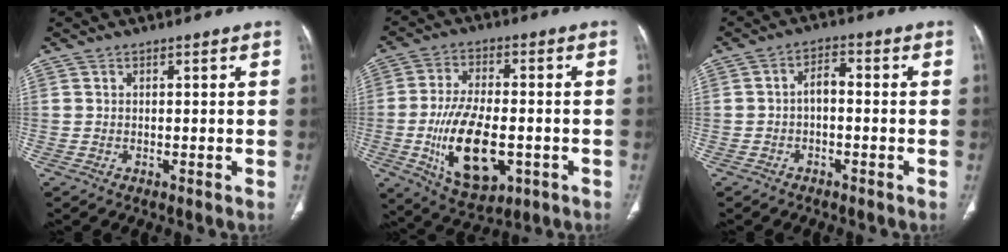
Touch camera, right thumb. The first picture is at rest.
{"total": 15.7, "force": [-3.7, 7.9, 13.0], "torque": [-0.227, 0.001, -0.051]}
{"total": 3.4, "force": [-0.8, 1.8, 2.7], "torque": [-0.041, 0.021, -0.020]}